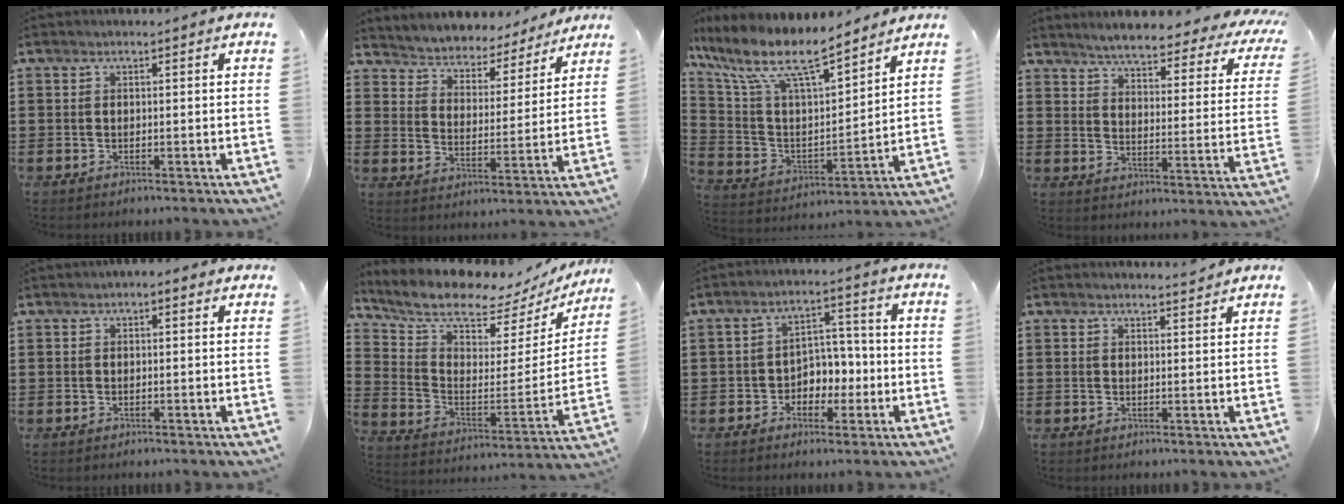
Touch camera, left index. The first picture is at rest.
{"total": 4.3, "force": [4.2, 0.6, -0.5], "torque": [-0.019, -0.040, 0.068]}
{"total": 12.0, "force": [9.4, 2.9, 7.0], "torque": [-0.180, -0.053, 0.160]}
{"total": 4.4, "force": [4.0, 0.1, 1.9], "torque": [-0.058, -0.031, 0.061]}
{"total": 0.7, "force": [0.0, 0.6, 0.4], "torque": [-0.008, 0.006, -0.001]}
{"total": 8.7, "force": [7.9, 2.0, 2.9], "torque": [-0.092, -0.066, 0.134]}
{"total": 4.7, "force": [-1.4, 3.9, 2.1], "torque": [-0.044, 0.007, -0.032]}
{"total": 1.8, "force": [1.8, 0.1, 0.2], "torque": [-0.008, 0.001, 0.035]}